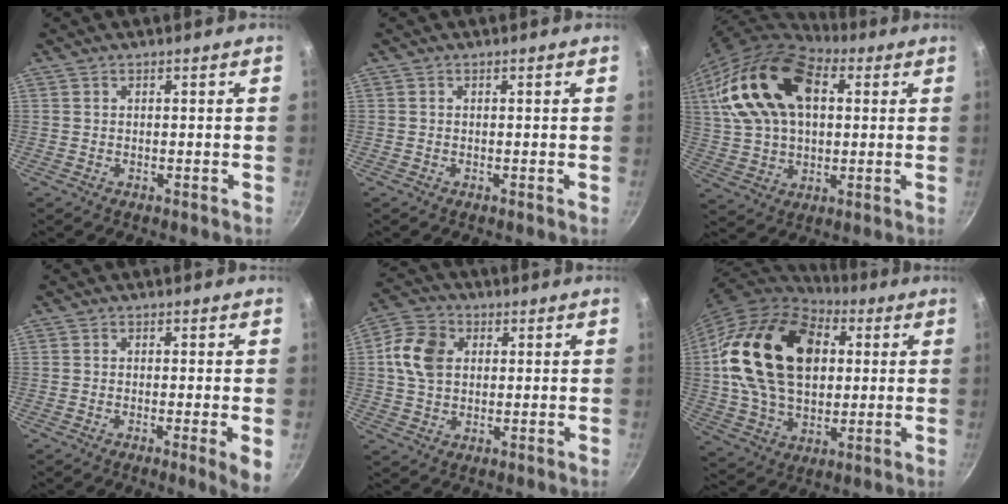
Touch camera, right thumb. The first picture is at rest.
{"total": 0.0}
{"total": 21.4, "force": [5.9, 13.7, 15.3], "torque": [-0.268, 0.011, 0.101]}
{"total": 4.4, "force": [-0.9, 0.5, 4.3], "torque": [-0.056, -0.007, -0.014]}
{"total": 9.7, "force": [1.7, 7.2, 6.2], "torque": [-0.105, 0.008, 0.019]}
{"total": 25.4, "force": [4.8, 17.2, 18.1], "torque": [-0.293, 0.009, 0.082]}